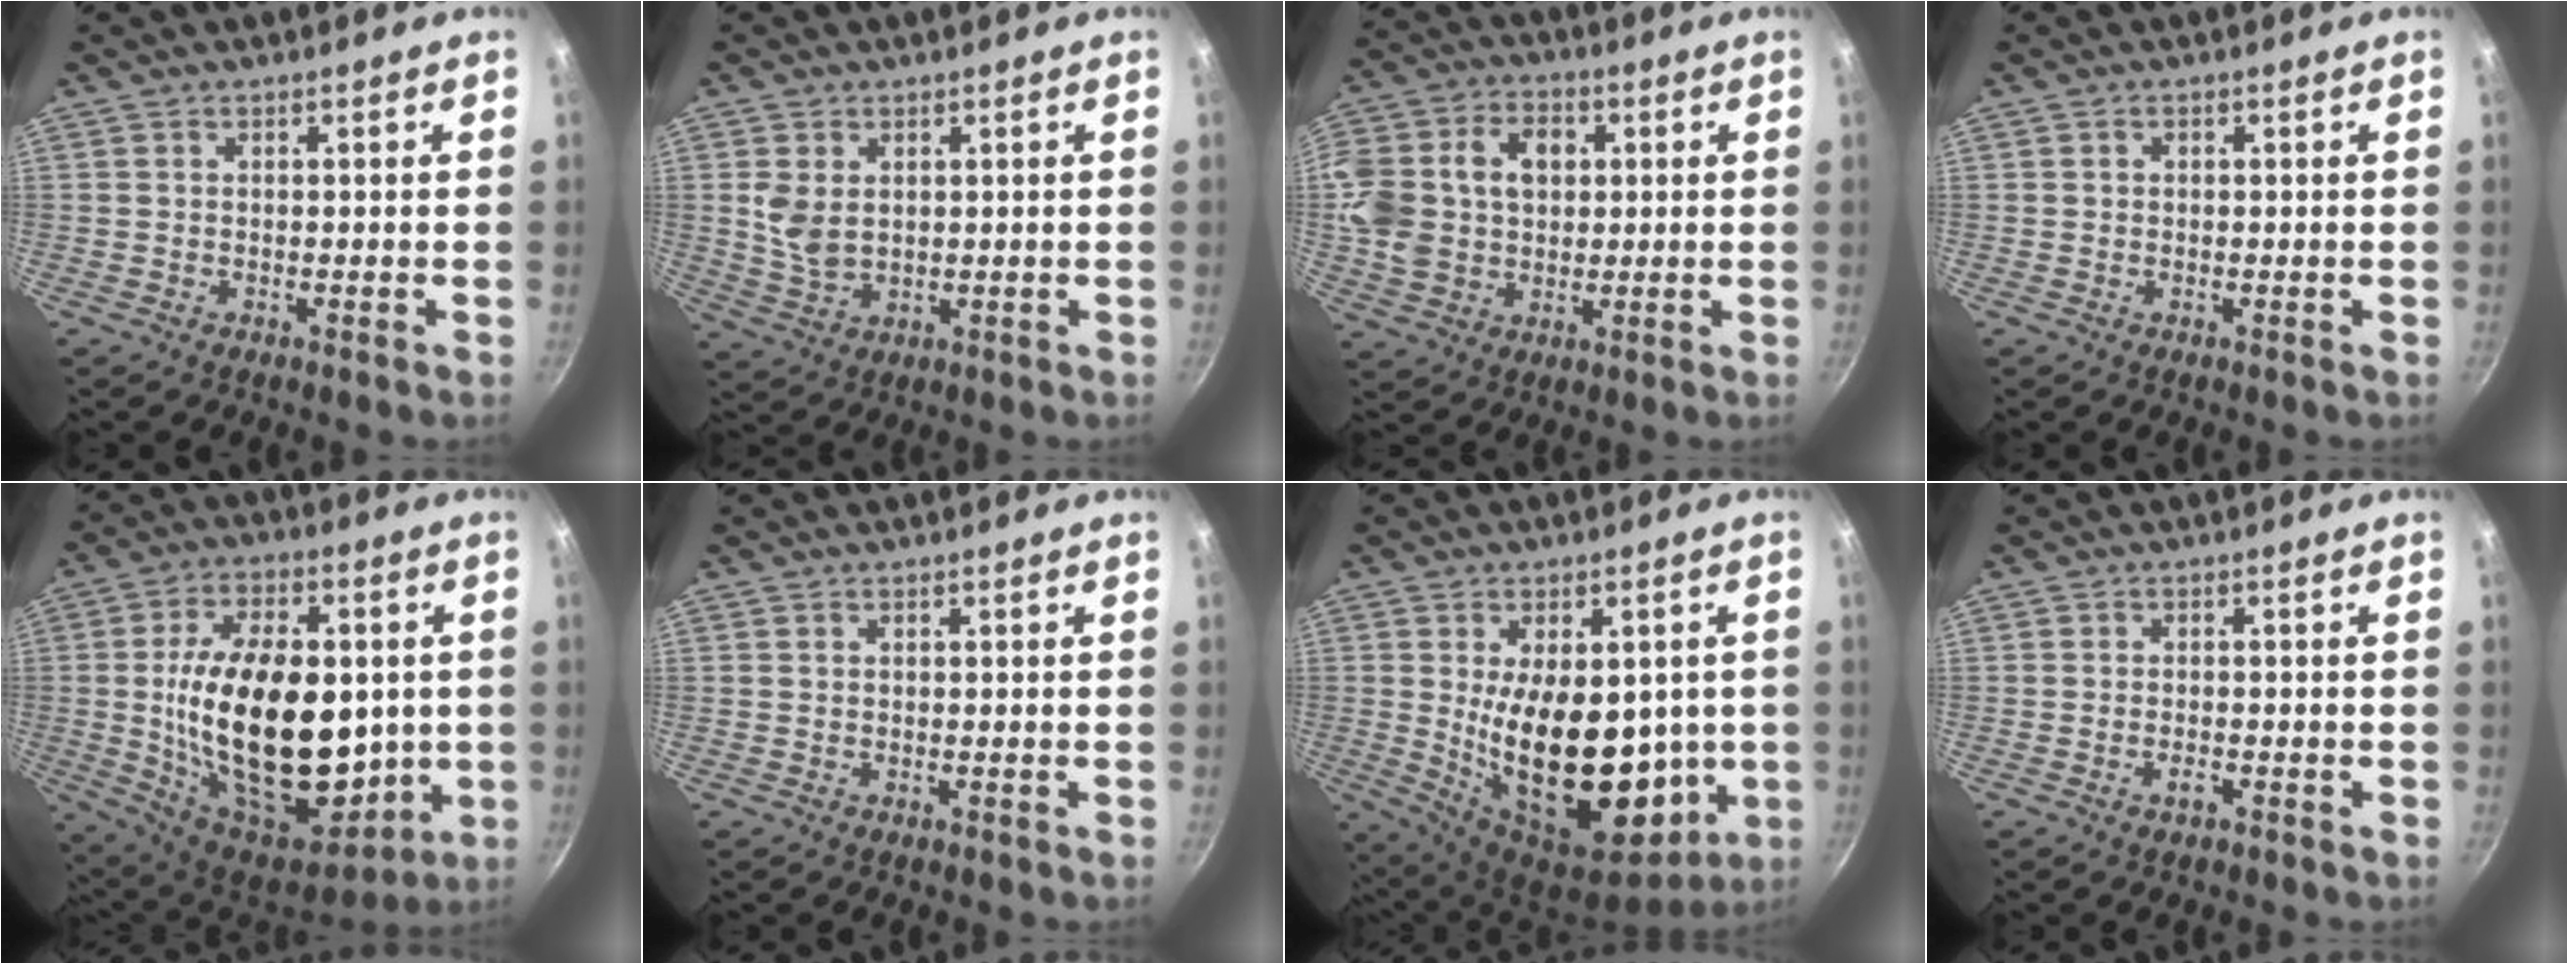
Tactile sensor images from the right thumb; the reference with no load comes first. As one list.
[{"total": 6.3, "force": [1.4, 4.3, 4.3], "torque": [-0.080, -0.014, 0.035]}, {"total": 16.6, "force": [2.6, 12.7, 10.3], "torque": [-0.197, 0.024, 0.043]}, {"total": 0.7, "force": [0.1, 0.6, 0.2], "torque": [-0.001, 0.003, 0.000]}, {"total": 29.5, "force": [0.1, 17.0, 24.1], "torque": [-0.382, -0.009, 0.013]}, {"total": 0.0}, {"total": 22.3, "force": [-0.4, 12.8, 18.3], "torque": [-0.256, -0.032, 0.014]}, {"total": 1.6, "force": [-0.8, 0.7, 1.2], "torque": [-0.025, 0.006, -0.017]}]